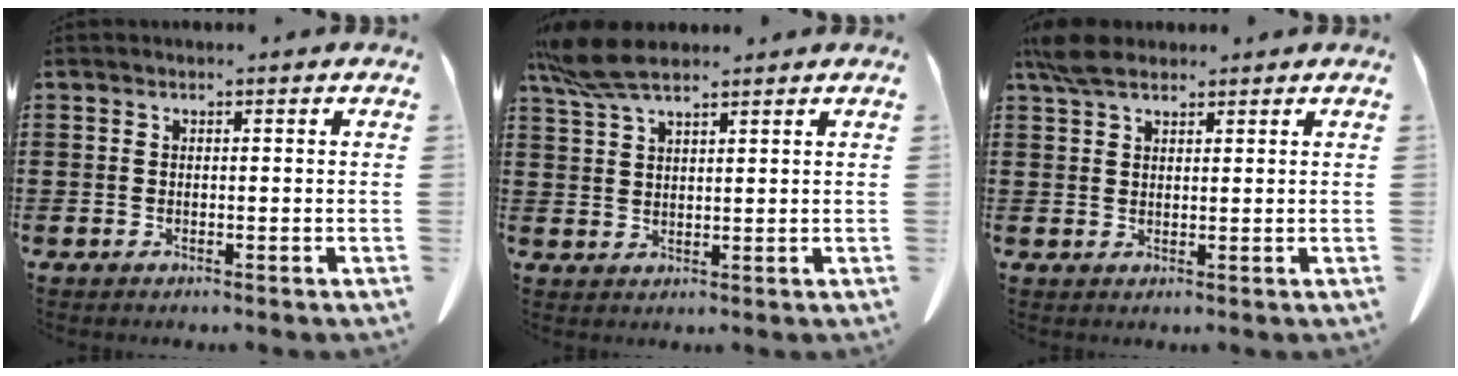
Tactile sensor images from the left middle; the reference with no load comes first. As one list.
[{"total": 6.7, "force": [5.1, 1.6, 4.1], "torque": [-0.098, -0.006, 0.094]}, {"total": 4.3, "force": [3.2, 1.6, 2.3], "torque": [-0.055, 0.004, 0.062]}]